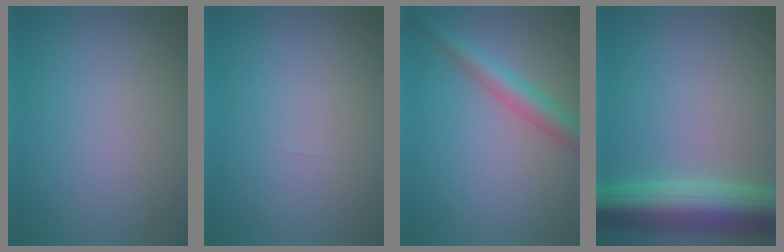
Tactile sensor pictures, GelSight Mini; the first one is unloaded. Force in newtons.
{"total": 0.0}
{"total": 3.4, "press": 3.4, "slide": 0.1}
{"total": 8.8, "press": 8.8, "slide": 0.4}